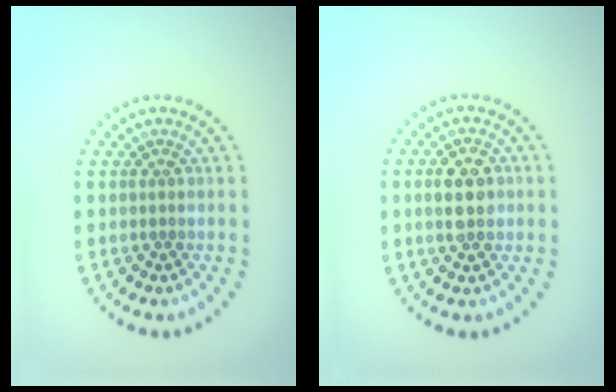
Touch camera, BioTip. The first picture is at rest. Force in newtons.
{"total": 3.0, "press": 3.0, "slide": 0.1}